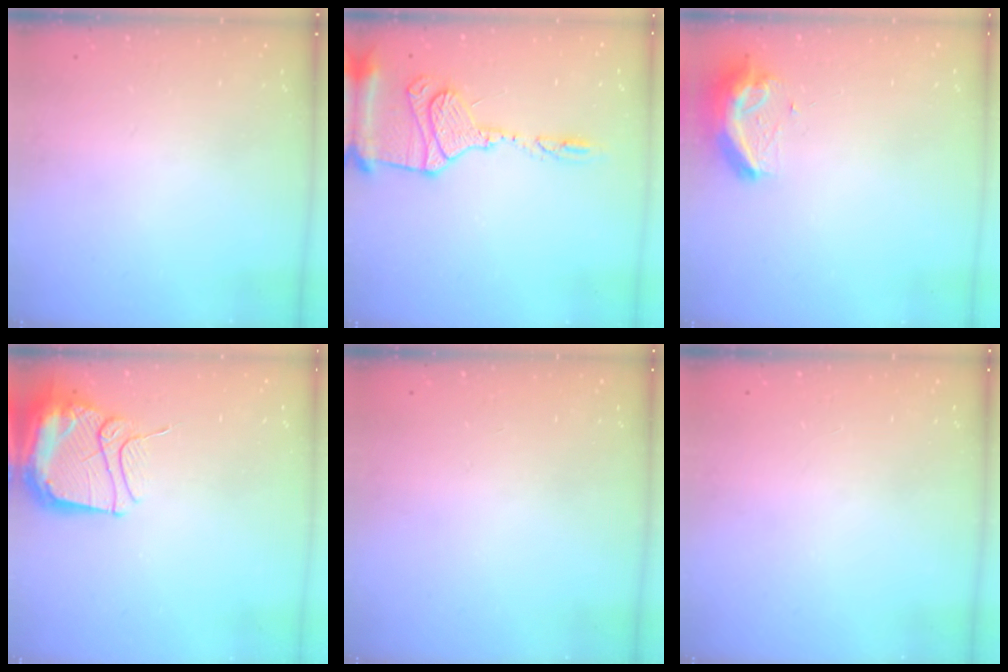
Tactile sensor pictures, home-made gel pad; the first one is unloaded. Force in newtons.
{"total": 14.7, "press": 14.6, "slide": 1.8}
{"total": 10.1, "press": 10.1, "slide": 0.9}
{"total": 13.3, "press": 13.2, "slide": 1.4}
{"total": 0.0}
{"total": 0.0}